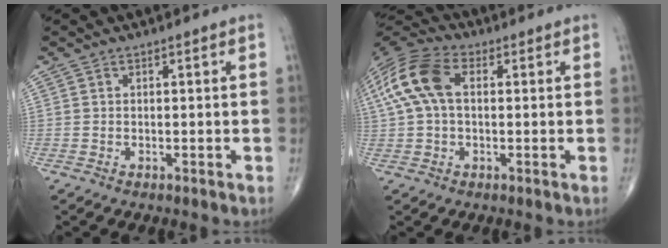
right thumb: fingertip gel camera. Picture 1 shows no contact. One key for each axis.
{"total": 12.3, "fx": 2.2, "fy": 7.4, "fz": 9.6, "tx": -0.217, "ty": 0.034, "tz": 0.036}